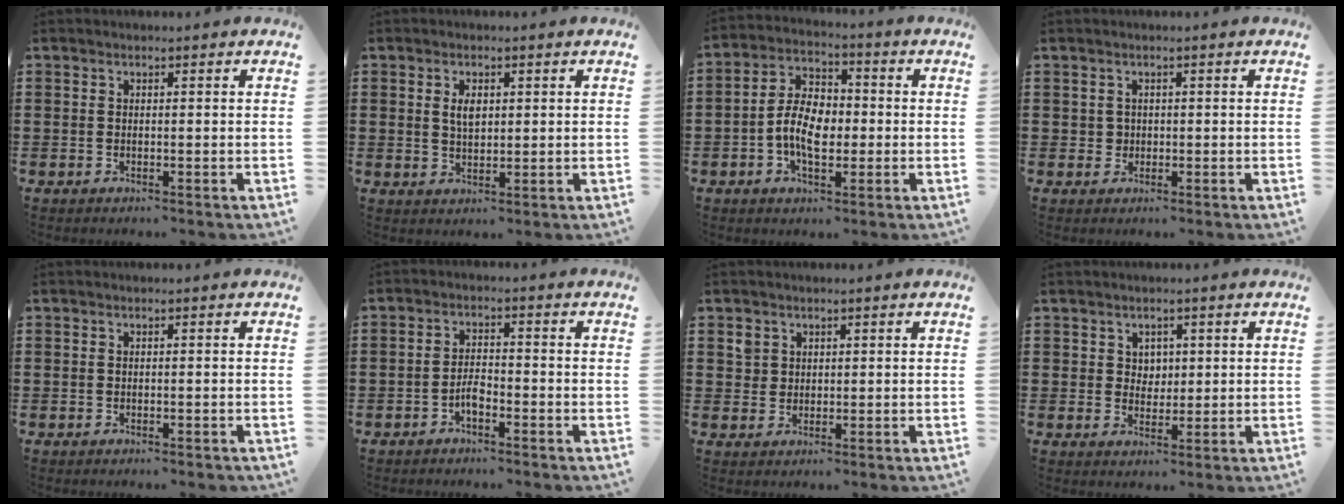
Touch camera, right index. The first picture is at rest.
{"total": 2.8, "force": [0.8, 1.4, 2.3], "torque": [-0.049, 0.007, 0.013]}
{"total": 7.5, "force": [-1.5, 4.5, 5.9], "torque": [-0.134, 0.008, -0.034]}
{"total": 1.3, "force": [0.2, 1.2, 0.2], "torque": [-0.008, 0.007, 0.003]}
{"total": 0.0}
{"total": 3.0, "force": [-1.7, 1.1, 2.2], "torque": [-0.050, 0.004, -0.035]}
{"total": 2.3, "force": [1.3, 1.9, 0.4], "torque": [-0.015, 0.009, 0.024]}
{"total": 2.5, "force": [1.3, 2.1, 0.7], "torque": [-0.013, 0.006, 0.021]}